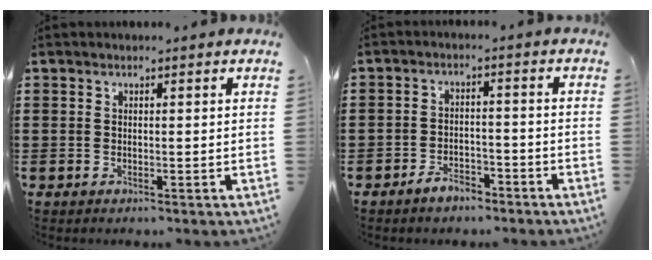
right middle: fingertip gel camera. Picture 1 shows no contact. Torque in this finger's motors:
{"motor_torque": [2.14, 0.00, 0.00, -0.02]}